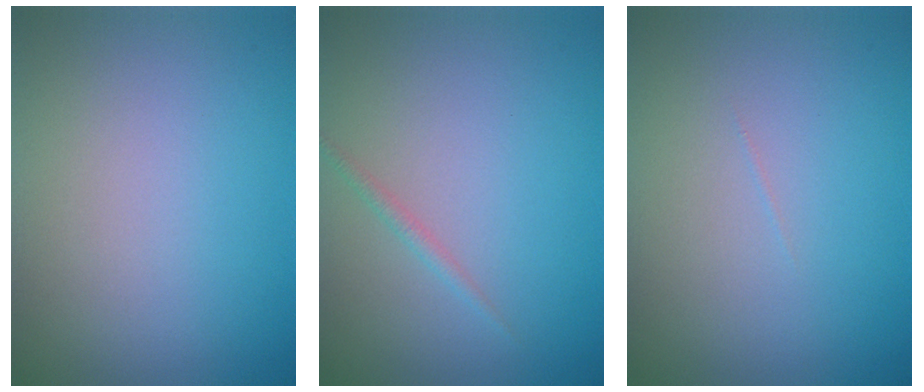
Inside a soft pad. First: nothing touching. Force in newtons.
{"total": 0.8, "press": 0.8, "slide": 0.1}
{"total": 0.0}